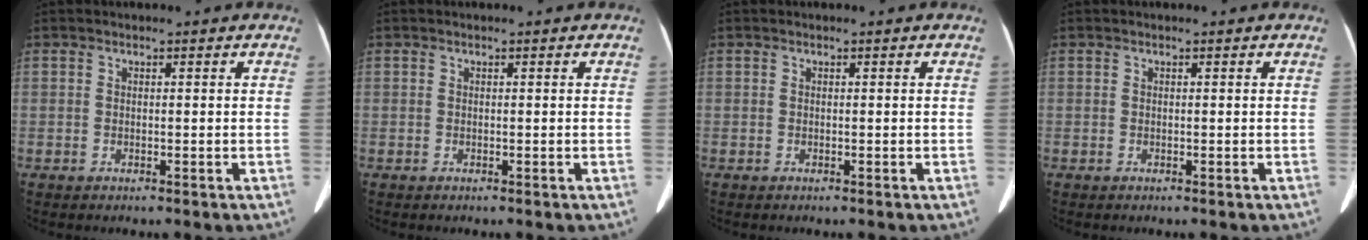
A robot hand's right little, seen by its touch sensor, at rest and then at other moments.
{"total": 0.0}
{"total": 0.0}
{"total": 0.0}